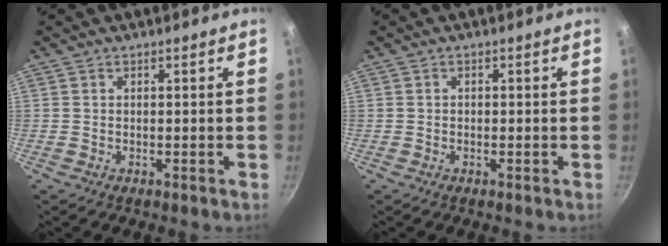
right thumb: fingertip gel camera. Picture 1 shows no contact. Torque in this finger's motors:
{"motor_torque": [-0.22, -0.01, -0.10, 0.47, 0.01]}